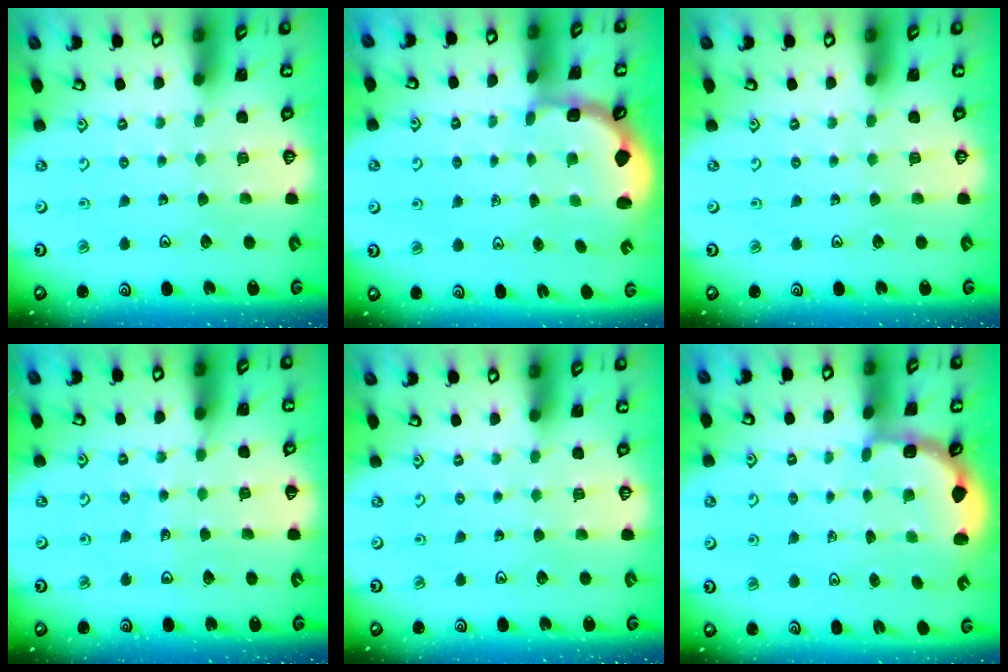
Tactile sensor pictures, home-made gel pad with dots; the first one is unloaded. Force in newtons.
{"total": 2.9, "press": 1.8, "slide": 2.2}
{"total": 0.0}
{"total": 2.5, "press": 2.5, "slide": 0.2}
{"total": 0.0}
{"total": 2.7, "press": 2.3, "slide": 1.4}